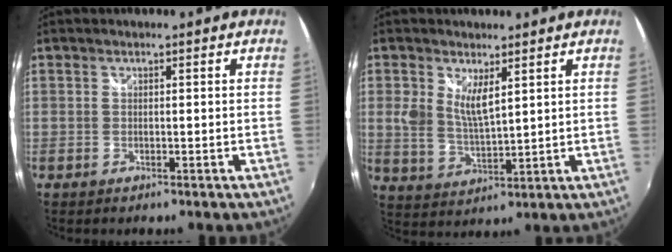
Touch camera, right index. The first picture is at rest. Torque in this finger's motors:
{"motor_torque": [0.21, 0.08, 0.39, 0.08]}